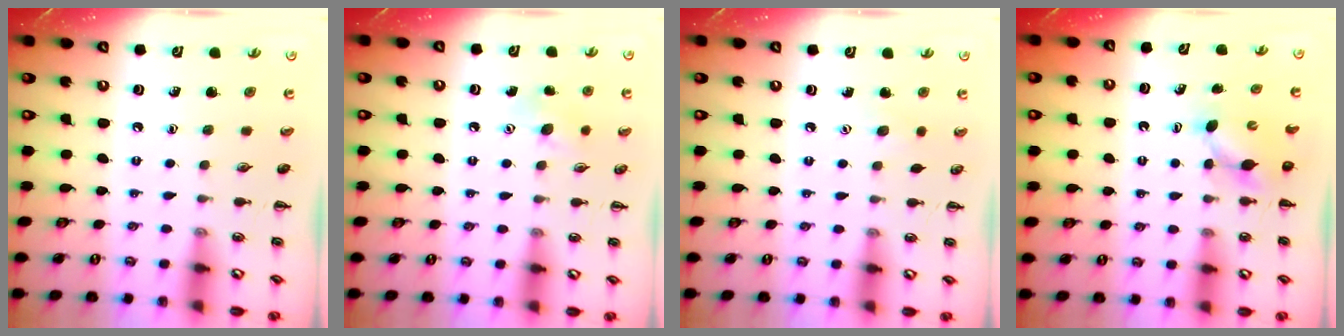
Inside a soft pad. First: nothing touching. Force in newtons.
{"total": 6.5, "press": 6.4, "slide": 1.6}
{"total": 3.3, "press": 3.2, "slide": 0.9}
{"total": 4.1, "press": 3.9, "slide": 1.2}